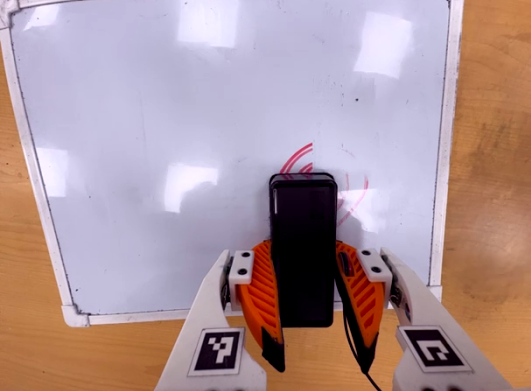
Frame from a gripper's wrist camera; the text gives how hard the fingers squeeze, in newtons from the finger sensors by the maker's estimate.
{"total": 7.6, "left": 6.7, "right": 8.6}